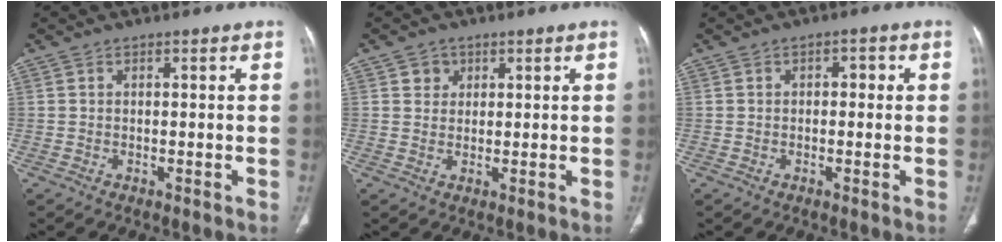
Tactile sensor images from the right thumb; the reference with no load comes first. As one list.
[{"total": 2.7, "force": [1.2, 2.3, 0.5], "torque": [0.007, -0.006, 0.016]}, {"total": 2.4, "force": [0.3, 1.5, 1.8], "torque": [-0.011, 0.005, -0.002]}]